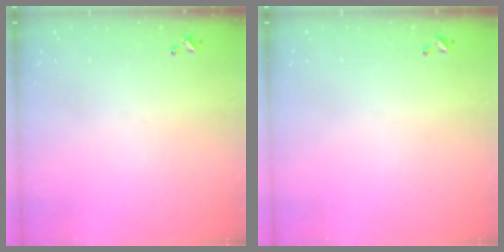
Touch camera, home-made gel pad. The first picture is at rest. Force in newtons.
{"total": 0.0}